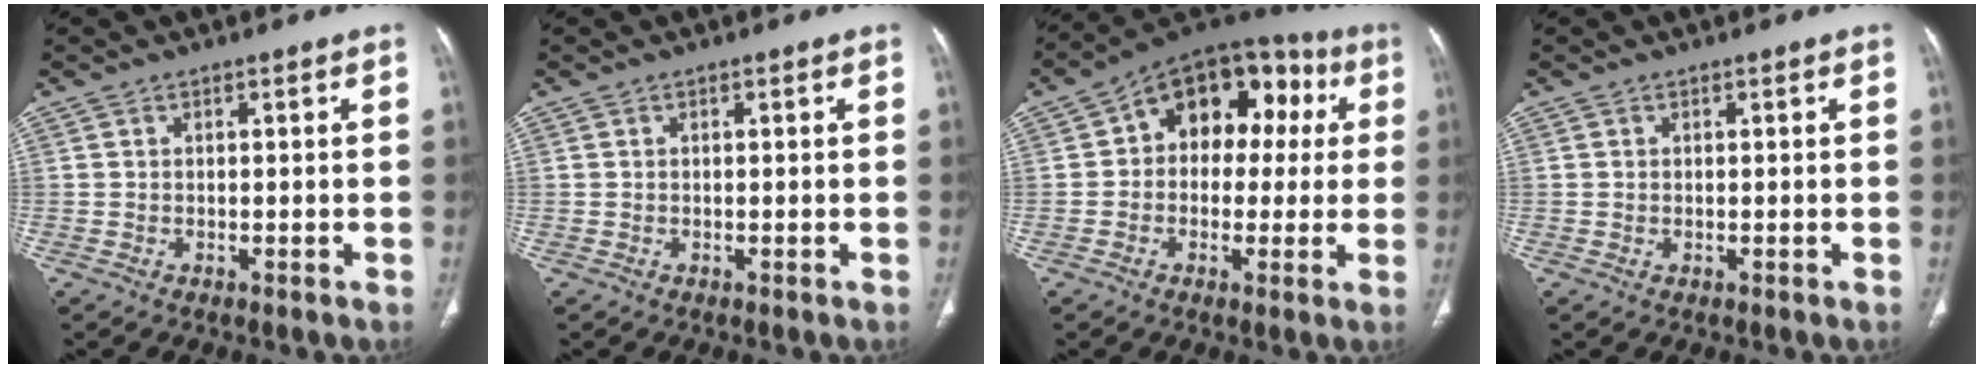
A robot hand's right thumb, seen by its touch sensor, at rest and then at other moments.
{"total": 0.0}
{"total": 16.6, "force": [3.1, 11.4, 11.7], "torque": [-0.101, 0.045, 0.034]}
{"total": 0.0}